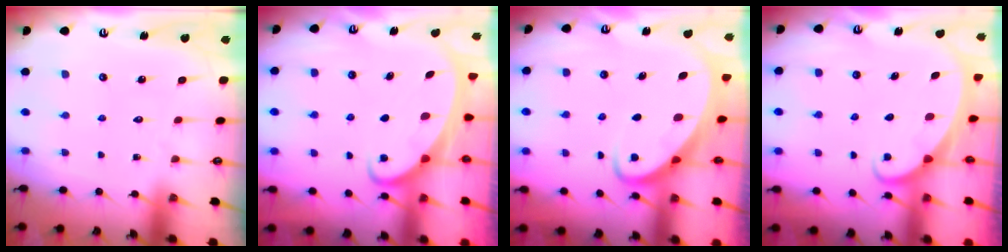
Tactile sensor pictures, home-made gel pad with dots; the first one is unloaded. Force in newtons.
{"total": 2.0, "press": 2.0, "slide": 0.3}
{"total": 3.2, "press": 3.1, "slide": 0.4}
{"total": 1.9, "press": 1.9, "slide": 0.1}